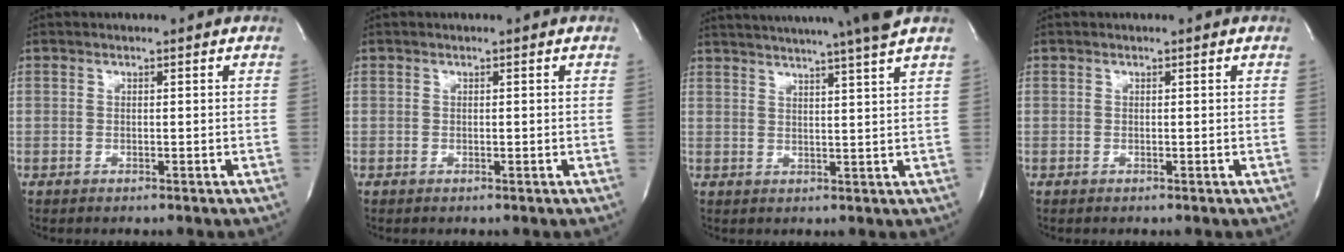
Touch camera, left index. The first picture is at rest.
{"total": 0.0}
{"total": 14.9, "force": [13.0, -2.0, 7.0], "torque": [-0.121, -0.024, 0.172]}
{"total": 0.0}